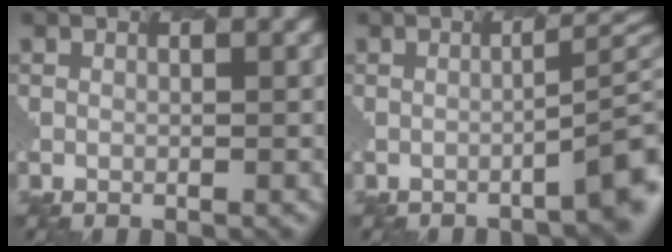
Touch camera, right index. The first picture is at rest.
{"total": 5.3, "force": [-1.4, 1.3, 4.9], "torque": [-0.051, 0.004, -0.023]}